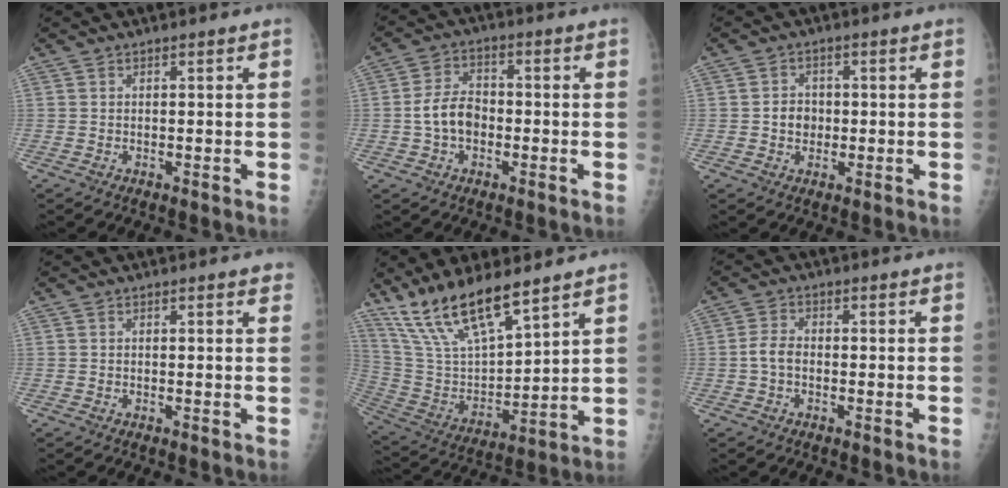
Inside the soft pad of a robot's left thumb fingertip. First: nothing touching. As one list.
[{"total": 7.1, "force": [-1.3, 5.1, 4.8], "torque": [-0.076, 0.022, -0.030]}, {"total": 3.7, "force": [-0.2, 3.3, 1.7], "torque": [-0.008, 0.006, -0.005]}, {"total": 1.3, "force": [0.9, 0.4, 0.9], "torque": [-0.007, 0.000, 0.007]}, {"total": 16.8, "force": [12.8, 4.6, 10.0], "torque": [-0.169, -0.057, 0.258]}, {"total": 3.1, "force": [-0.7, 2.1, 2.3], "torque": [-0.043, 0.008, -0.018]}]